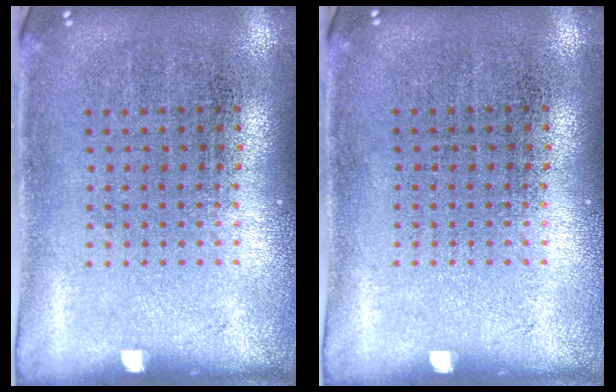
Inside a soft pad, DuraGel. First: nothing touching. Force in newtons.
{"total": 0.0}